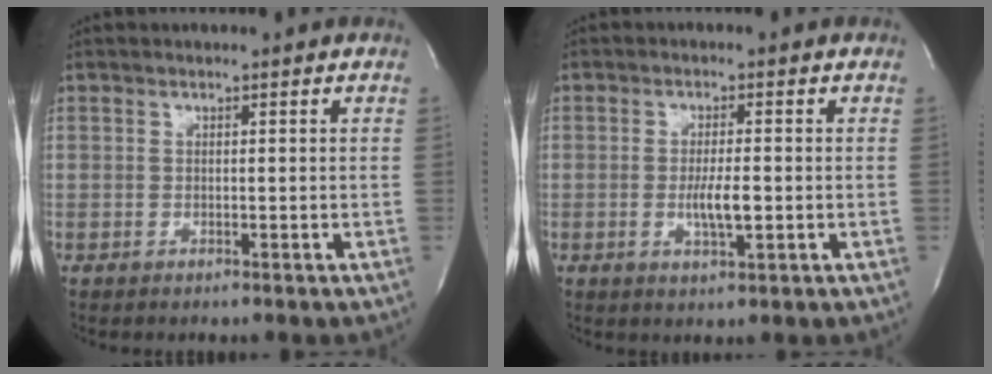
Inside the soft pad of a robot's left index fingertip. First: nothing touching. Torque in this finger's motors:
{"motor_torque": [0.88, 0.10, 0.06, 0.04]}